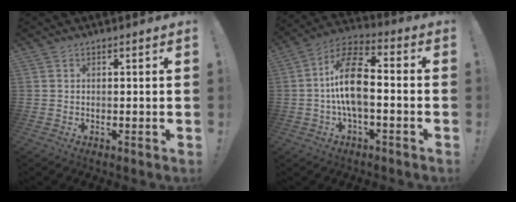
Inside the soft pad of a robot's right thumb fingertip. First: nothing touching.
{"total": 14.5, "force": [-1.0, 7.0, 12.7], "torque": [-0.225, 0.014, -0.018]}